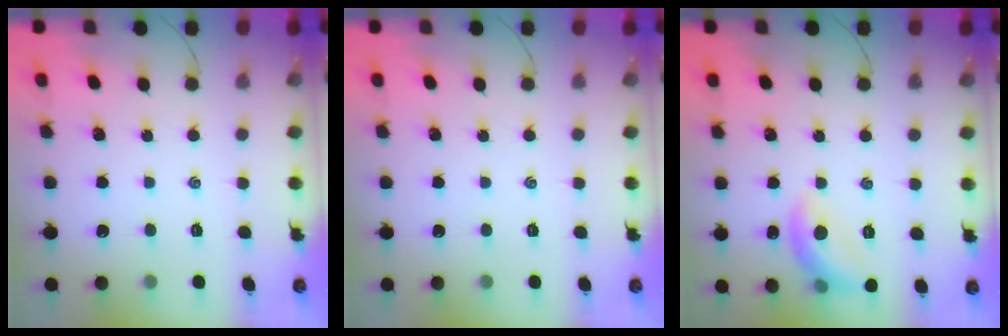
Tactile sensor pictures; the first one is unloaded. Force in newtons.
{"total": 0.0}
{"total": 10.6, "press": 10.6, "slide": 0.3}